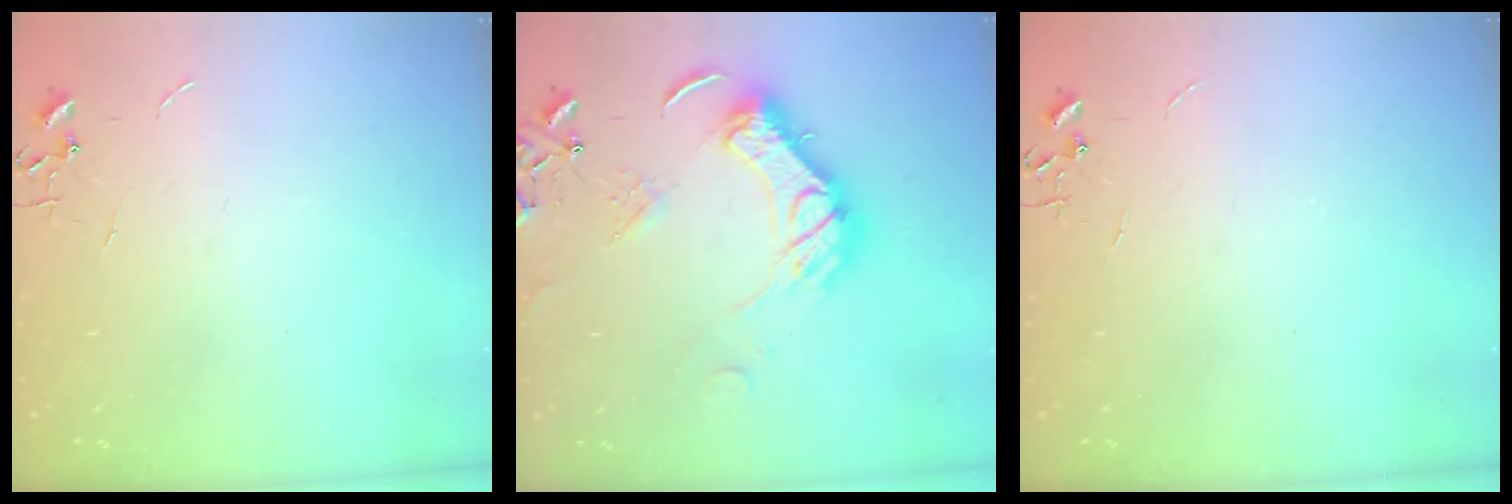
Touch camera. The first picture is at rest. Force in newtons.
{"total": 15.9, "press": 15.8, "slide": 1.9}
{"total": 0.0}